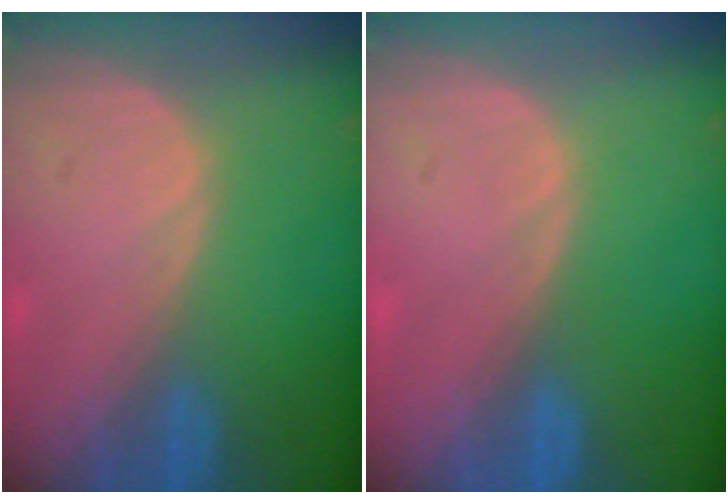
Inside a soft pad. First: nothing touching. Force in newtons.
{"total": 0.0}